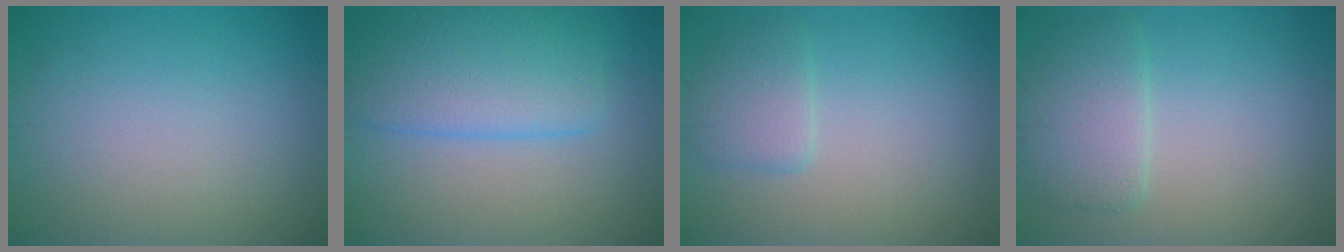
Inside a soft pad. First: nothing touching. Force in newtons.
{"total": 6.0, "press": 6.0, "slide": 0.3}
{"total": 2.3, "press": 2.3, "slide": 0.2}
{"total": 3.7, "press": 3.7, "slide": 0.1}